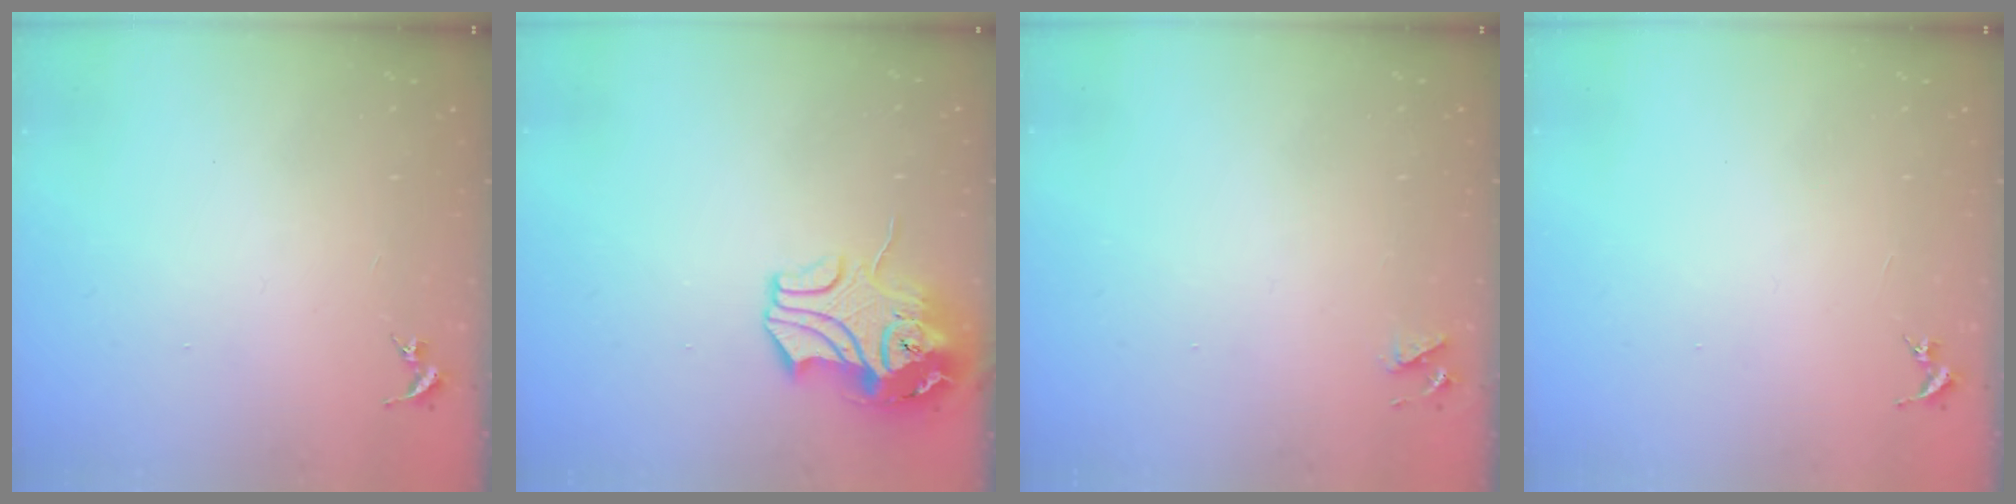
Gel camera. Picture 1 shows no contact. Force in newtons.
{"total": 12.0, "press": 11.8, "slide": 2.0}
{"total": 4.1, "press": 4.0, "slide": 0.7}
{"total": 0.0}